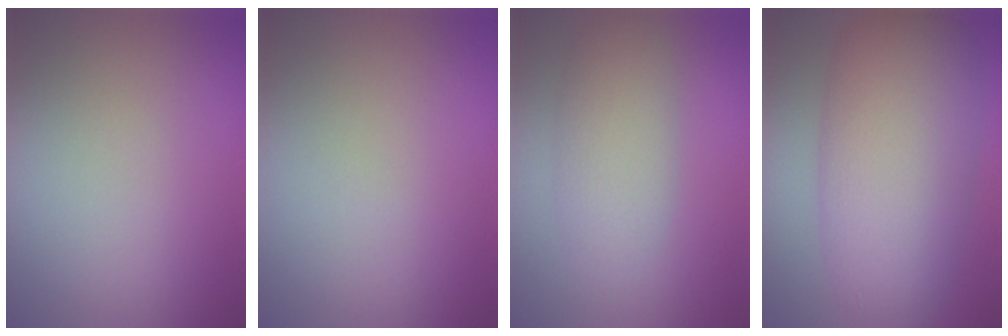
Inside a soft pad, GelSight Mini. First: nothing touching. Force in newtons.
{"total": 0.0}
{"total": 3.9, "press": 3.9, "slide": 0.0}
{"total": 10.8, "press": 10.8, "slide": 0.2}